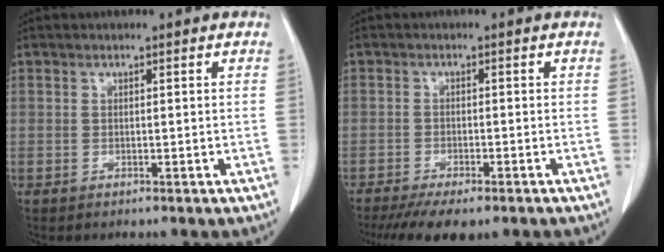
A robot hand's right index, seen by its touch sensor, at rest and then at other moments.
{"total": 8.0, "force": [-6.1, 2.6, 4.5], "torque": [-0.063, -0.010, -0.092]}